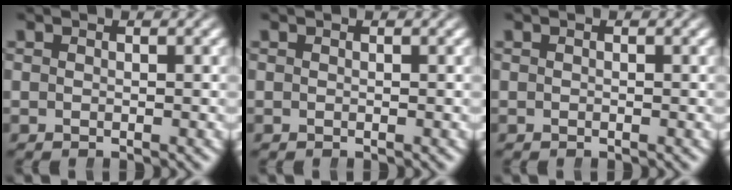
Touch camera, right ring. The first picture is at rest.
{"total": 0.0}
{"total": 0.0}